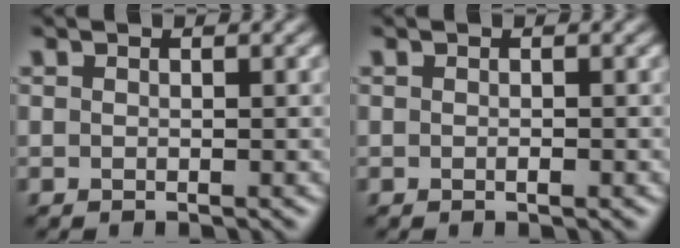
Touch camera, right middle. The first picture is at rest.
{"total": 0.5, "force": [-0.2, 0.1, 0.5], "torque": [-0.009, 0.000, -0.002]}